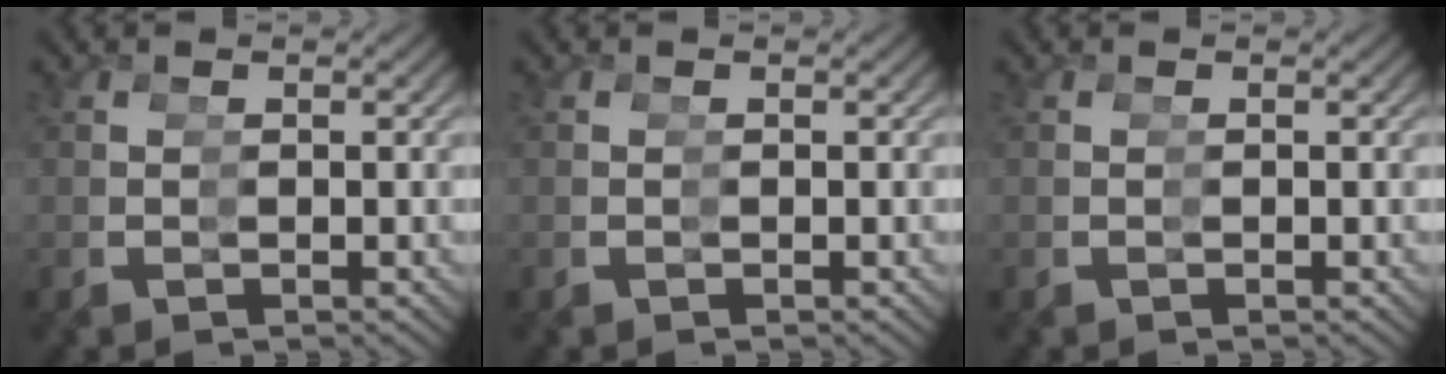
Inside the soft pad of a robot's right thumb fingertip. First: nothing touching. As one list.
[{"total": 0.0}, {"total": 0.0}]